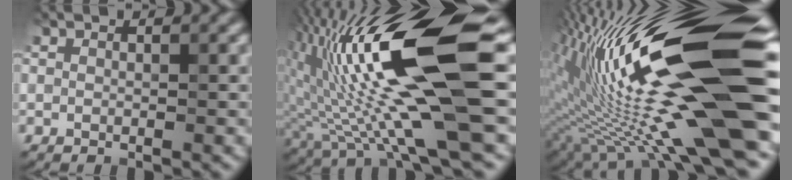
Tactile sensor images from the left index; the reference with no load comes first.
{"total": 16.6, "force": [2.0, 3.9, 16.0], "torque": [-0.288, 0.006, 0.032]}
{"total": 19.2, "force": [-1.0, 4.4, 18.6], "torque": [-0.311, 0.021, -0.025]}